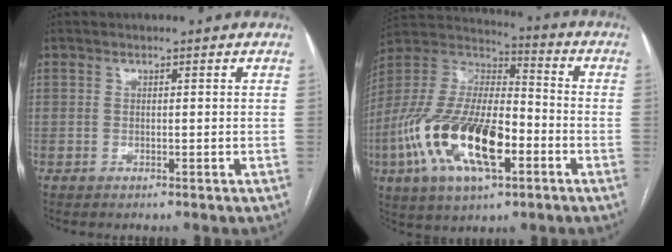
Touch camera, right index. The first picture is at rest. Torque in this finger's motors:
{"motor_torque": [2.14, 0.00, 1.05, 0.21]}